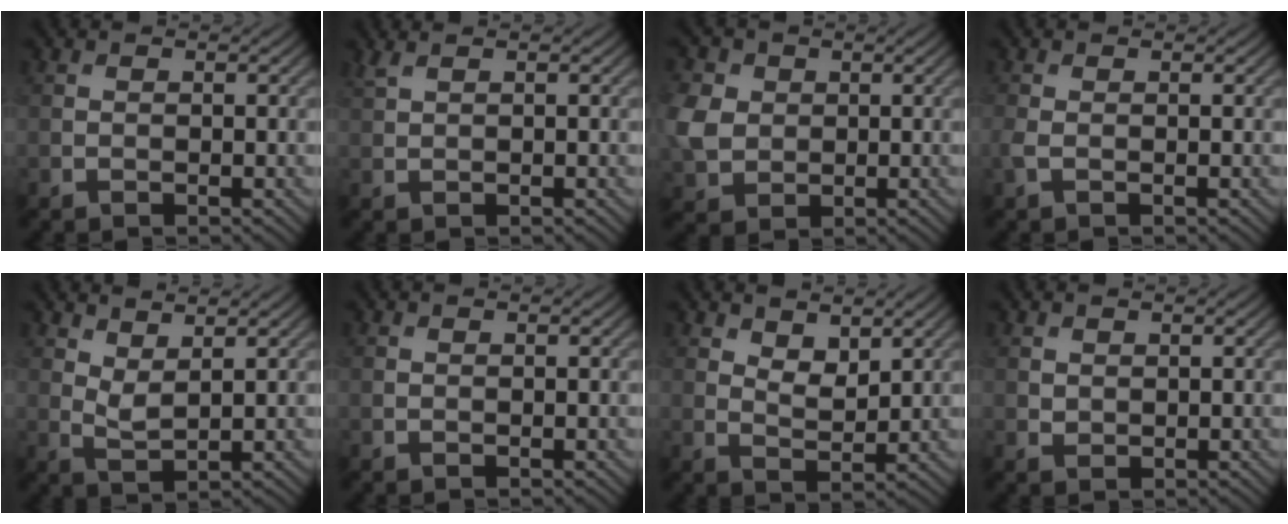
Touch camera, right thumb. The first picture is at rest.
{"total": 1.2, "force": [1.0, 0.2, 0.7], "torque": [-0.024, 0.007, 0.024]}
{"total": 6.1, "force": [0.6, 5.2, 3.2], "torque": [-0.106, 0.007, 0.007]}
{"total": 1.0, "force": [-0.3, 0.4, 0.9], "torque": [-0.030, -0.002, -0.008]}
{"total": 2.7, "force": [2.0, 0.8, 1.7], "torque": [-0.041, -0.005, 0.045]}
{"total": 0.0}
{"total": 3.7, "force": [2.4, 1.7, 2.2], "torque": [-0.047, -0.009, 0.045]}
{"total": 0.9, "force": [0.6, 0.7, 0.2], "torque": [-0.007, -0.003, 0.016]}